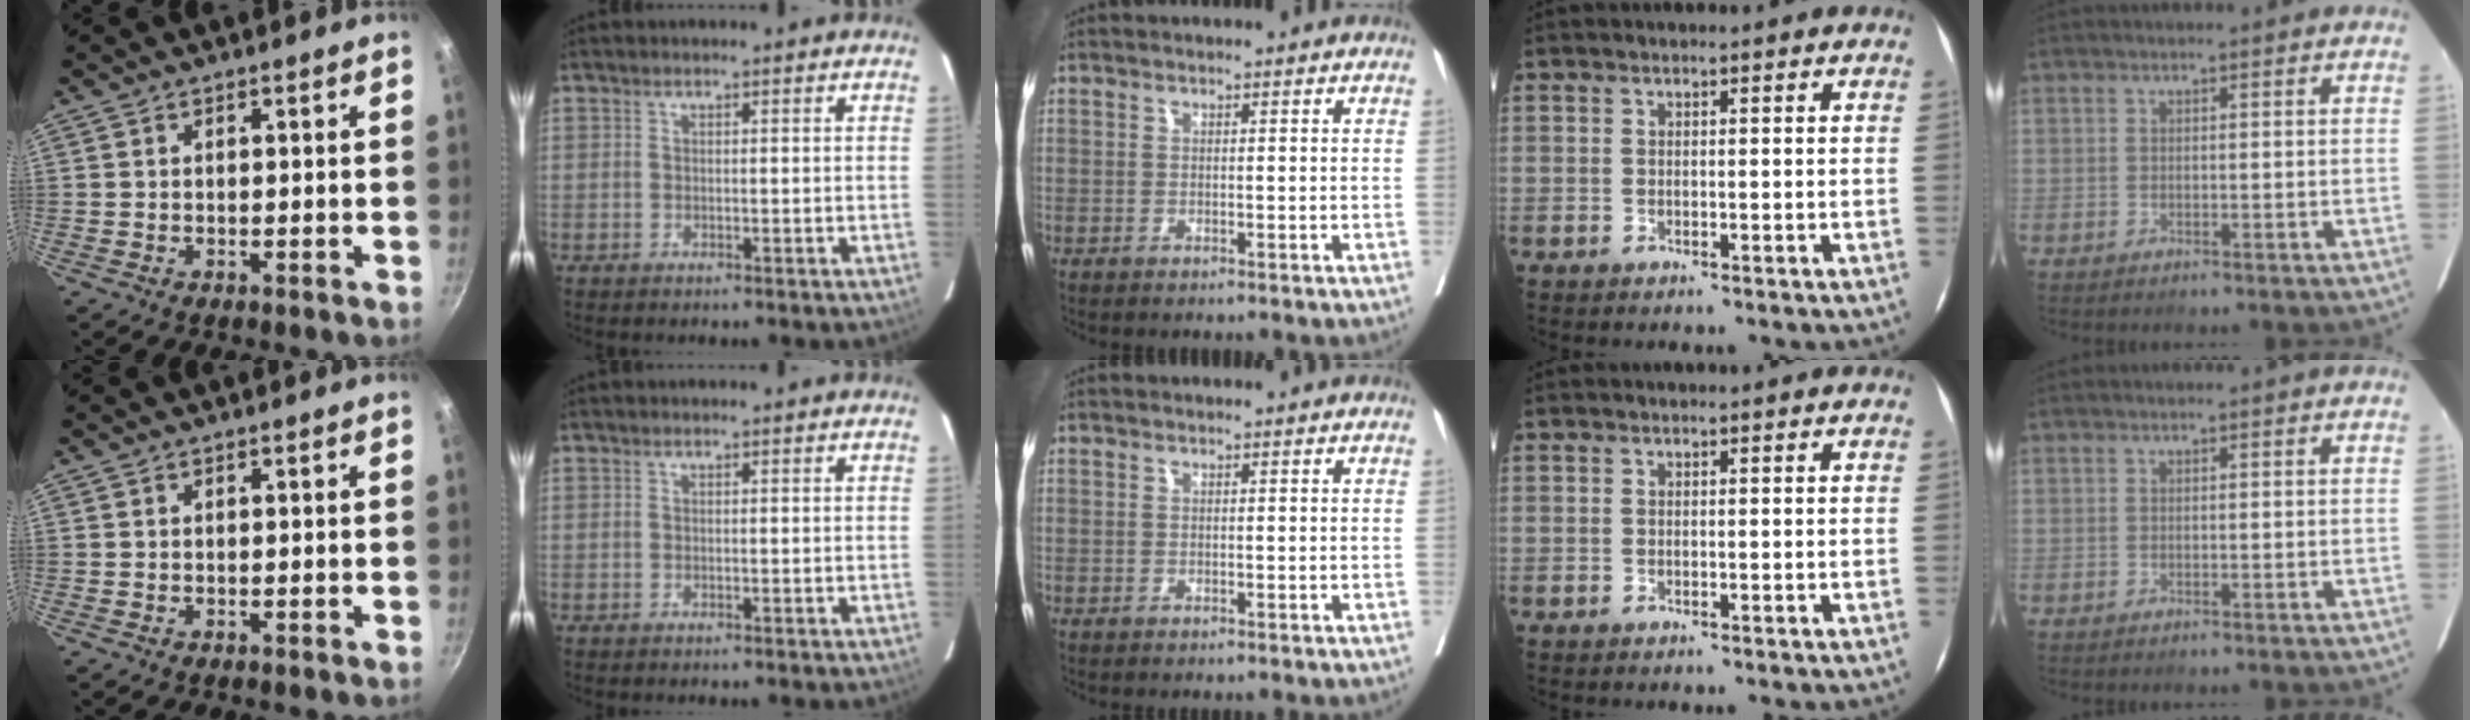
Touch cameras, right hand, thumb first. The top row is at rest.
{}